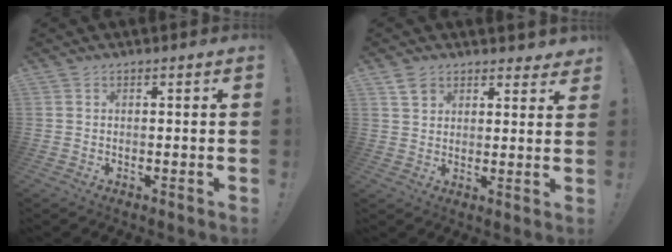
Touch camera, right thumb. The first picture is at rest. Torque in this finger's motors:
{"motor_torque": [0.48, 0.48, -0.27, 0.52, 0.00]}